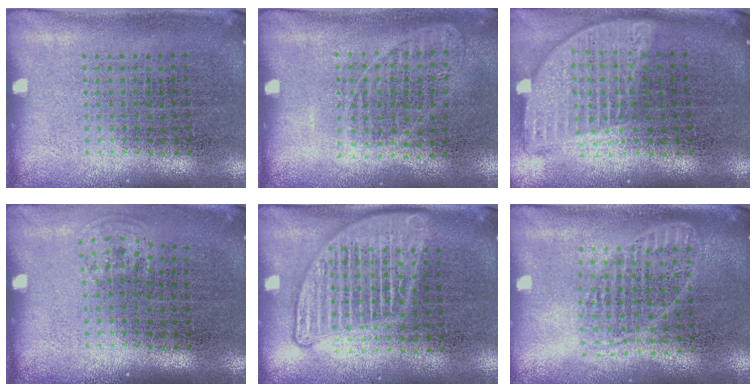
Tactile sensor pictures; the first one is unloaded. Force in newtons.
{"total": 0.9, "press": 0.9, "slide": 0.3}
{"total": 2.0, "press": 1.6, "slide": 1.2}
{"total": 0.8, "press": 0.6, "slide": 0.5}
{"total": 2.8, "press": 2.8, "slide": 0.2}
{"total": 1.8, "press": 1.6, "slide": 0.9}